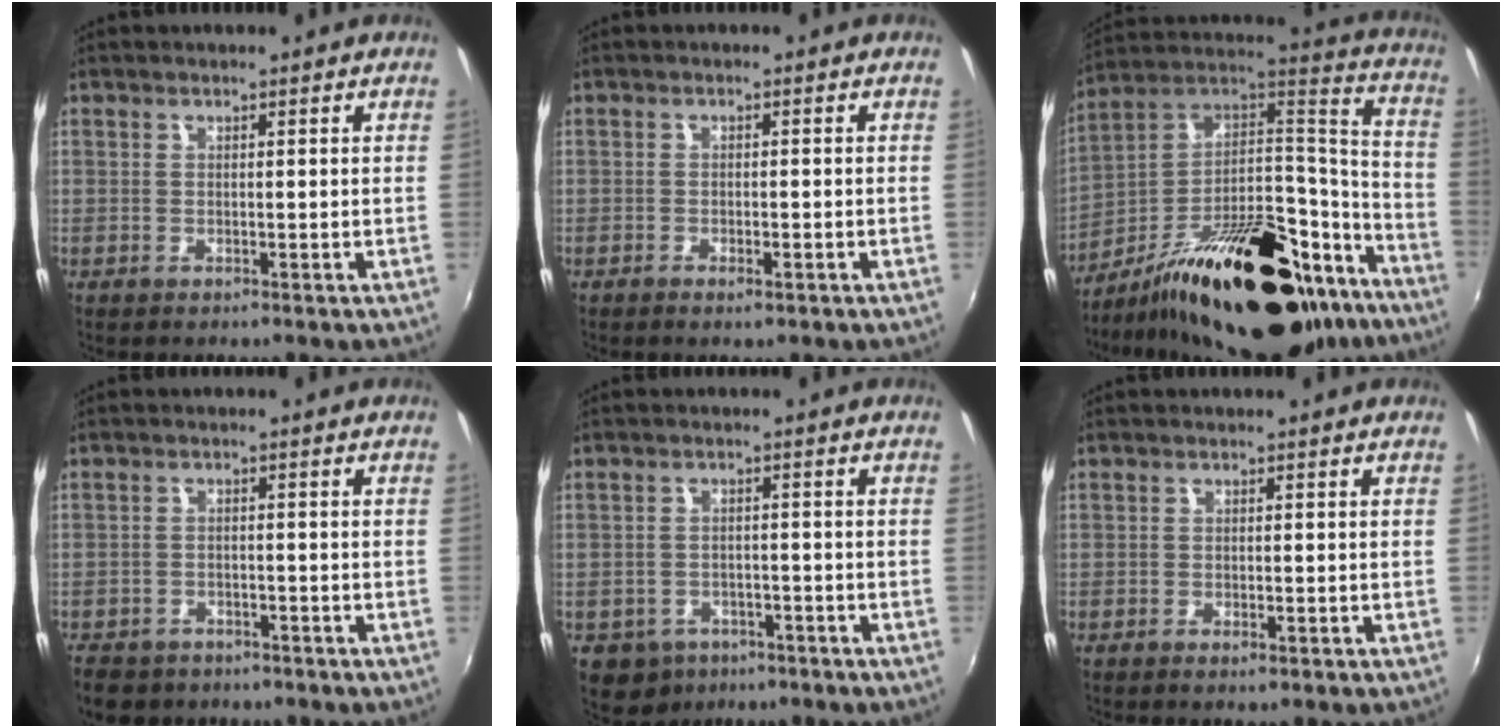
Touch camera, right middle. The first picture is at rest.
{"total": 1.9, "force": [-1.2, 0.6, 1.3], "torque": [-0.026, -0.001, -0.020]}
{"total": 33.8, "force": [-21.6, 14.0, 21.9], "torque": [-0.325, 0.037, -0.314]}
{"total": 8.3, "force": [-6.0, 4.8, 3.0], "torque": [-0.087, -0.010, -0.093]}
{"total": 7.9, "force": [-4.6, 5.9, 2.6], "torque": [-0.075, 0.000, -0.057]}
{"total": 1.2, "force": [-0.8, 0.4, 0.8], "torque": [-0.014, 0.000, -0.013]}